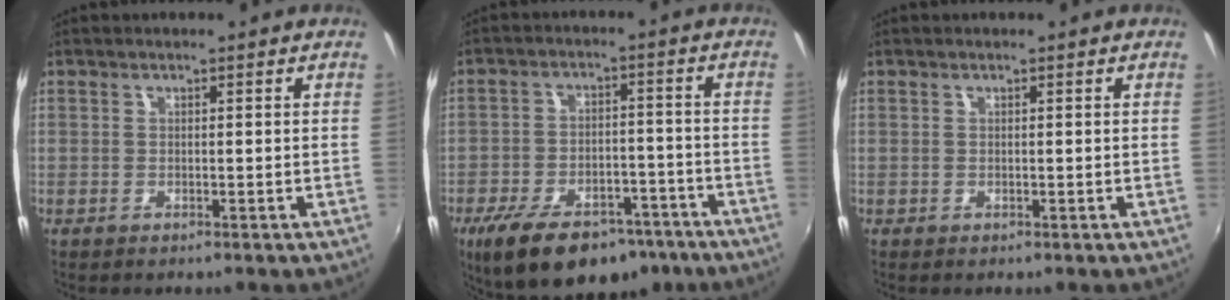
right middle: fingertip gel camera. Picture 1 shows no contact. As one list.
[{"total": 18.7, "force": [-13.0, 8.7, 10.3], "torque": [-0.203, -0.015, -0.186]}, {"total": 0.0}]